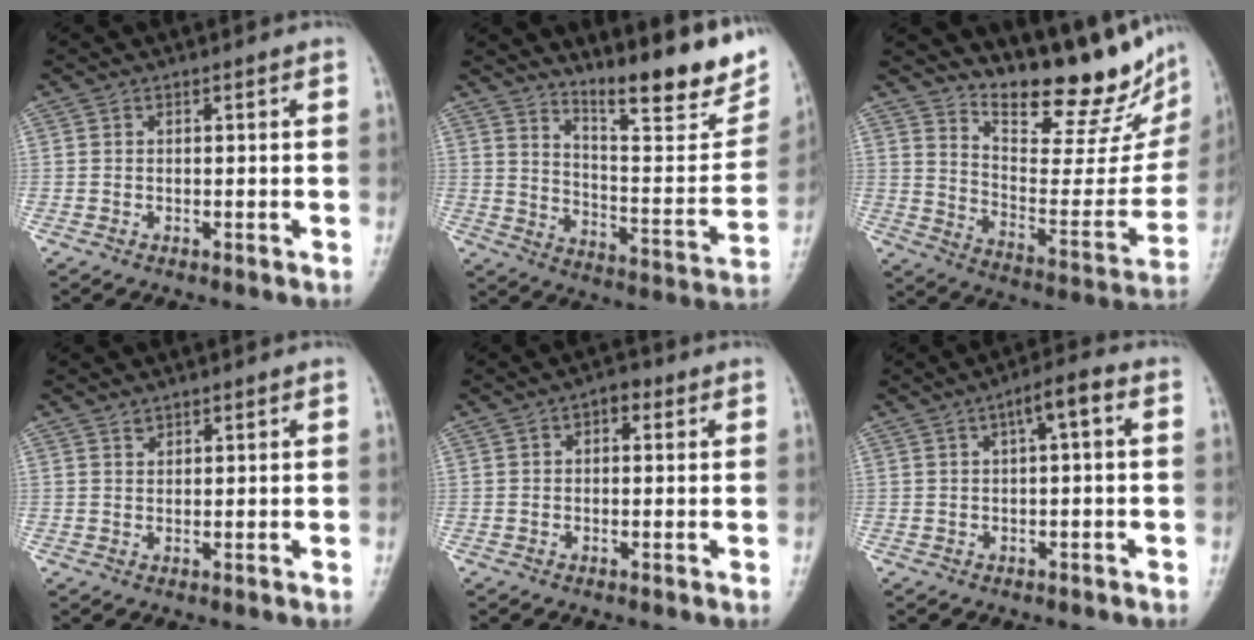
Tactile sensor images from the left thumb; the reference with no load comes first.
{"total": 18.7, "force": [12.6, 4.7, 12.9], "torque": [-0.136, -0.077, 0.198]}
{"total": 21.2, "force": [16.7, 5.8, 11.7], "torque": [-0.134, -0.120, 0.250]}
{"total": 1.1, "force": [0.9, 0.5, 0.3], "torque": [0.002, -0.007, 0.015]}
{"total": 2.9, "force": [0.9, 1.8, 2.1], "torque": [-0.016, 0.006, 0.006]}
{"total": 4.4, "force": [0.8, 1.1, 4.2], "torque": [-0.064, 0.021, 0.008]}